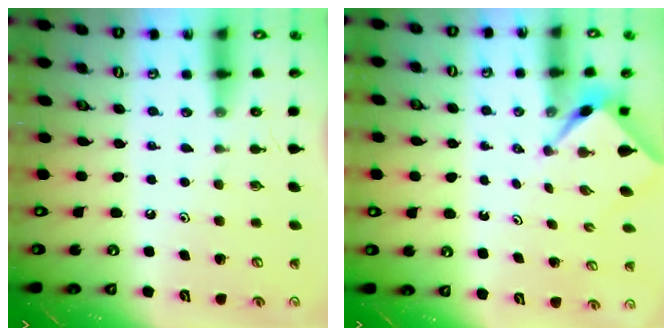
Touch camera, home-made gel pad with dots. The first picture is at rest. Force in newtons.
{"total": 2.3, "press": 2.3, "slide": 0.3}